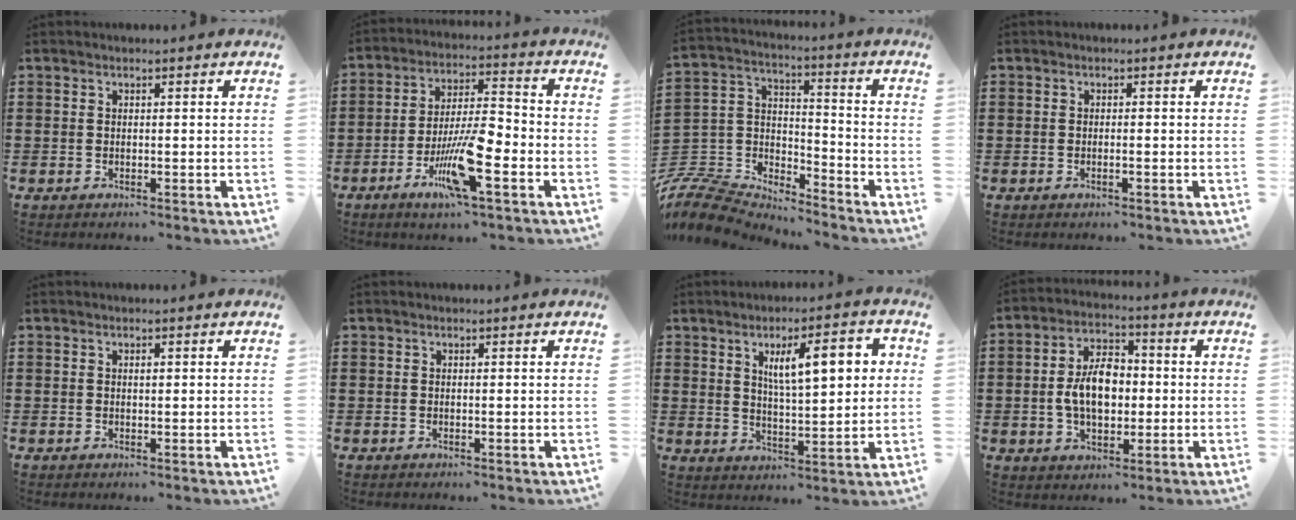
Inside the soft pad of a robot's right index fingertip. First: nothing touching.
{"total": 11.0, "force": [-4.5, 2.8, 9.6], "torque": [-0.185, 0.004, -0.081]}
{"total": 8.4, "force": [-8.0, 1.9, 1.6], "torque": [-0.061, -0.003, -0.169]}
{"total": 0.5, "force": [-0.3, 0.1, 0.5], "torque": [-0.009, -0.003, -0.004]}
{"total": 0.6, "force": [0.2, 0.3, 0.5], "torque": [-0.011, -0.001, 0.003]}
{"total": 0.0}
{"total": 8.8, "force": [2.9, 2.8, 7.8], "torque": [-0.130, 0.000, 0.043]}
{"total": 8.0, "force": [-0.3, 4.8, 6.3], "torque": [-0.125, 0.004, -0.016]}